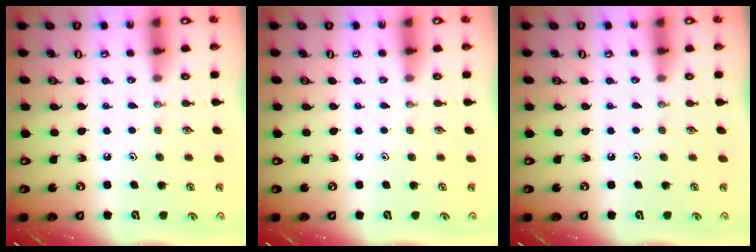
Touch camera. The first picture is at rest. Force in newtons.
{"total": 0.0}
{"total": 0.0}